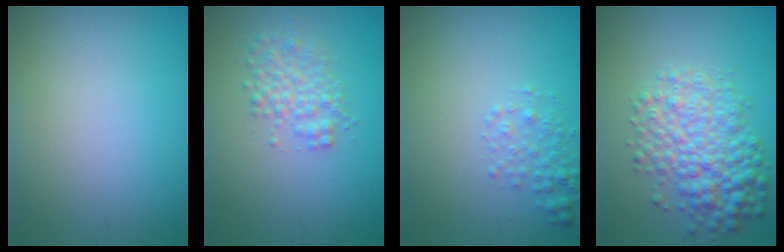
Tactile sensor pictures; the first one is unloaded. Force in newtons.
{"total": 2.6, "press": 2.6, "slide": 0.1}
{"total": 1.9, "press": 1.9, "slide": 0.1}
{"total": 5.9, "press": 5.9, "slide": 0.1}